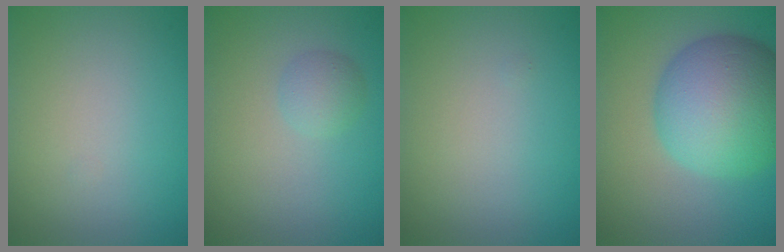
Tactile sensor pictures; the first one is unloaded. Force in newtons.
{"total": 1.7, "press": 1.7, "slide": 0.0}
{"total": 0.0}
{"total": 12.0, "press": 11.9, "slide": 0.2}